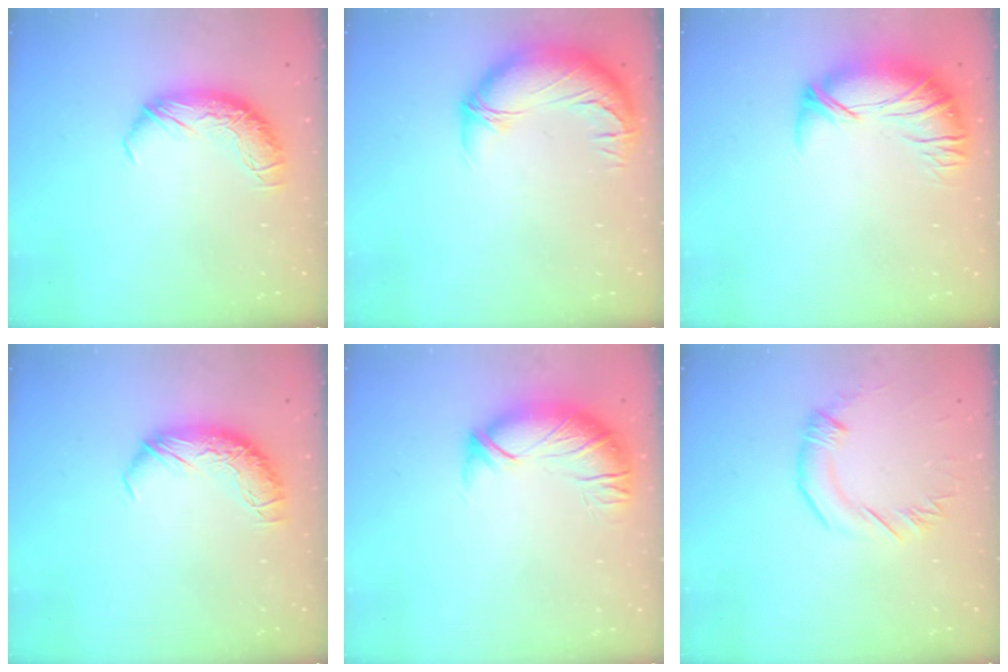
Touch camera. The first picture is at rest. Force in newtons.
{"total": 3.0, "press": 0.9, "slide": 2.8}
{"total": 2.8, "press": 1.7, "slide": 2.3}
{"total": 0.0}
{"total": 3.0, "press": 1.5, "slide": 2.6}
{"total": 1.5, "press": 1.4, "slide": 0.5}